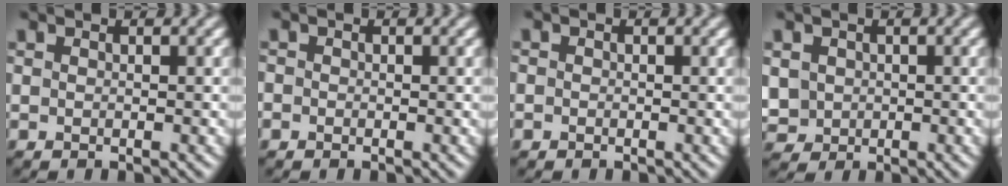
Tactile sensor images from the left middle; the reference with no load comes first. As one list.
[{"total": 1.0, "force": [-0.1, 0.9, 0.2], "torque": [0.003, 0.003, -0.018]}, {"total": 0.9, "force": [-0.1, 0.9, 0.2], "torque": [0.001, 0.002, -0.014]}, {"total": 4.1, "force": [0.5, 3.8, 1.6], "torque": [-0.054, 0.015, 0.008]}]